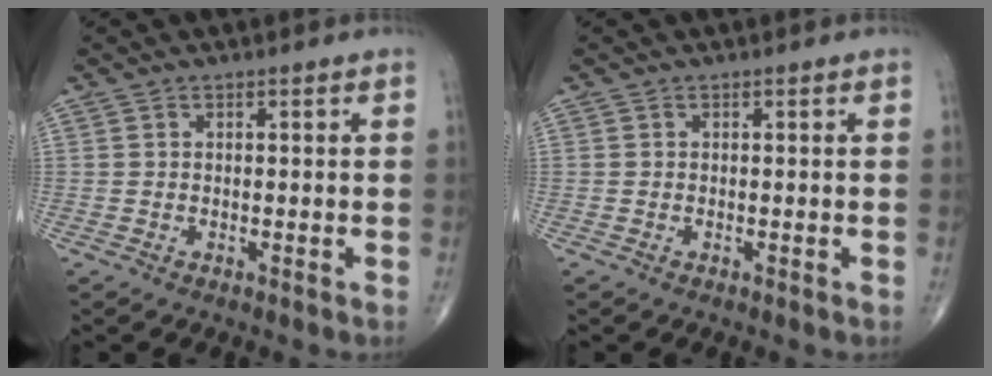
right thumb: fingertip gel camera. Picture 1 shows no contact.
{"total": 0.0}